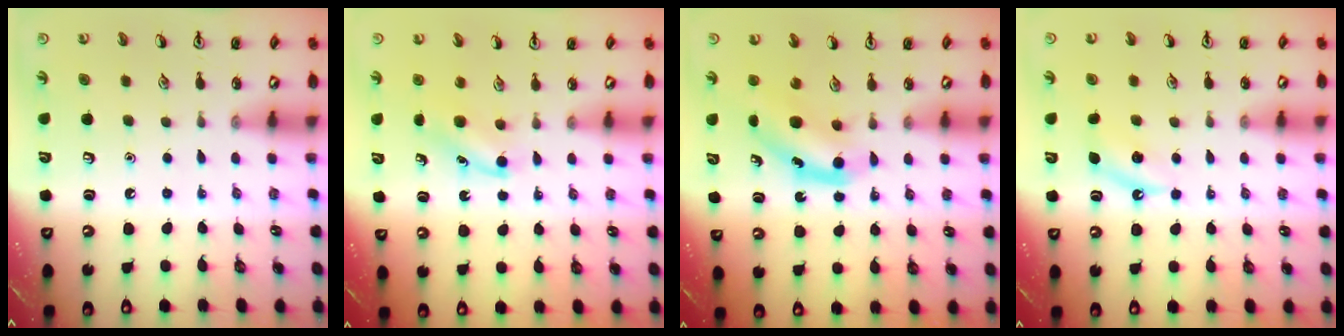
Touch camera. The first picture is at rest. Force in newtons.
{"total": 3.7, "press": 3.5, "slide": 1.2}
{"total": 4.9, "press": 4.8, "slide": 0.9}
{"total": 4.6, "press": 4.5, "slide": 1.3}